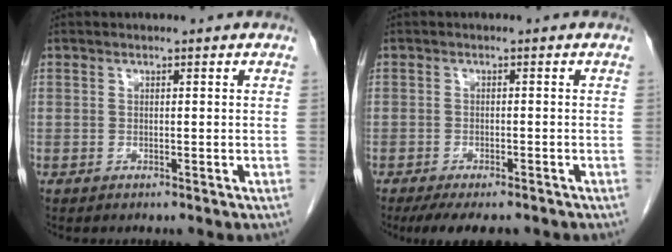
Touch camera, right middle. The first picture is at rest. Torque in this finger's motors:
{"motor_torque": [0.68, -0.65, -0.01, -0.01]}